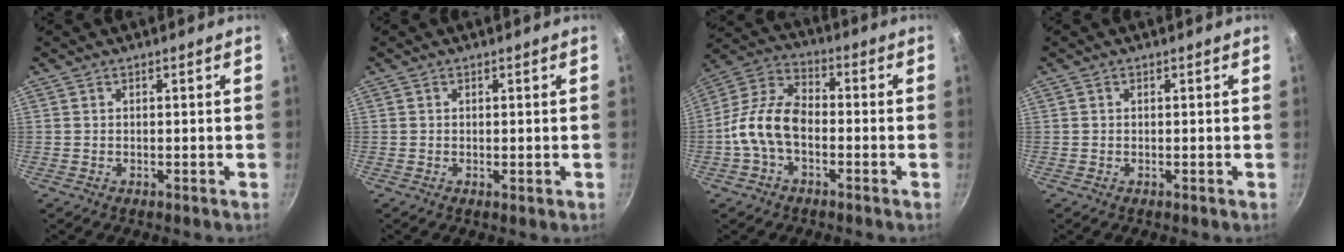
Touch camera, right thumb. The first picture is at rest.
{"total": 0.6, "force": [0.0, 0.2, 0.5], "torque": [-0.008, -0.002, 0.000]}
{"total": 11.0, "force": [-2.6, 6.8, 8.3], "torque": [-0.146, 0.044, -0.068]}
{"total": 0.0}